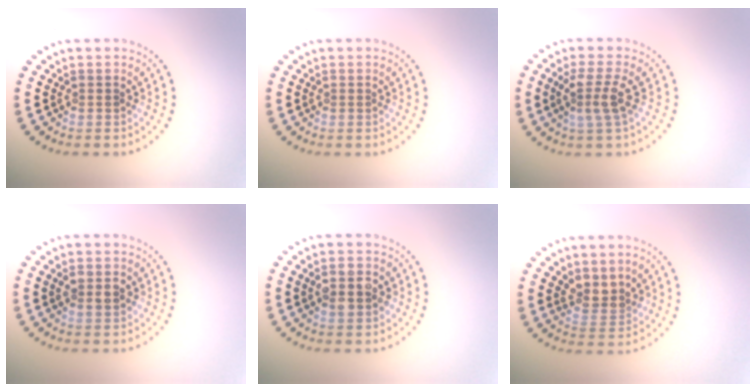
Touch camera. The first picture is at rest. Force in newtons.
{"total": 0.0}
{"total": 2.7, "press": 2.2, "slide": 1.5}
{"total": 1.5, "press": 1.4, "slide": 0.3}
{"total": 2.8, "press": 2.8, "slide": 0.1}
{"total": 2.4, "press": 2.0, "slide": 1.4}